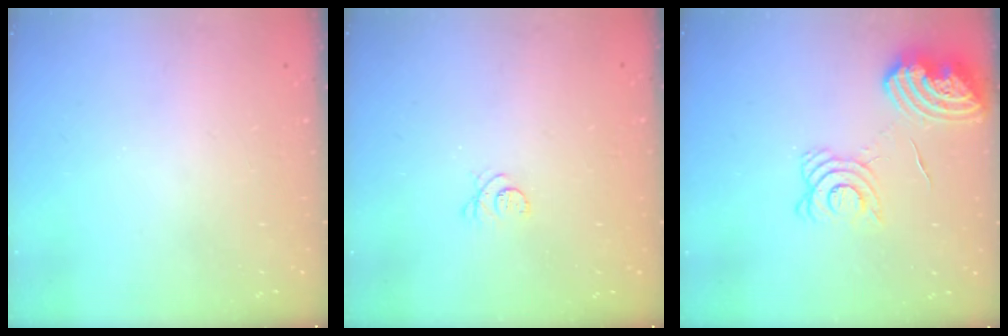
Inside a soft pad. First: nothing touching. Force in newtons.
{"total": 3.0, "press": 2.9, "slide": 0.4}
{"total": 14.4, "press": 14.3, "slide": 1.9}